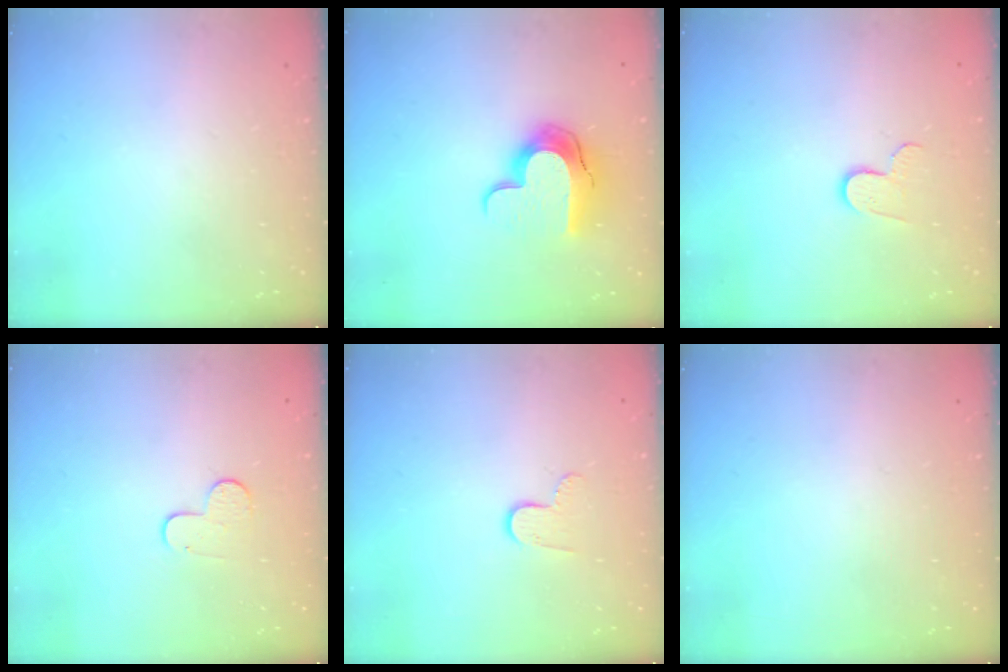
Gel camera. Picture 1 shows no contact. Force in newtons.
{"total": 12.5, "press": 12.5, "slide": 0.7}
{"total": 6.3, "press": 6.3, "slide": 0.5}
{"total": 7.1, "press": 7.1, "slide": 0.6}
{"total": 7.0, "press": 7.0, "slide": 0.6}
{"total": 0.0}